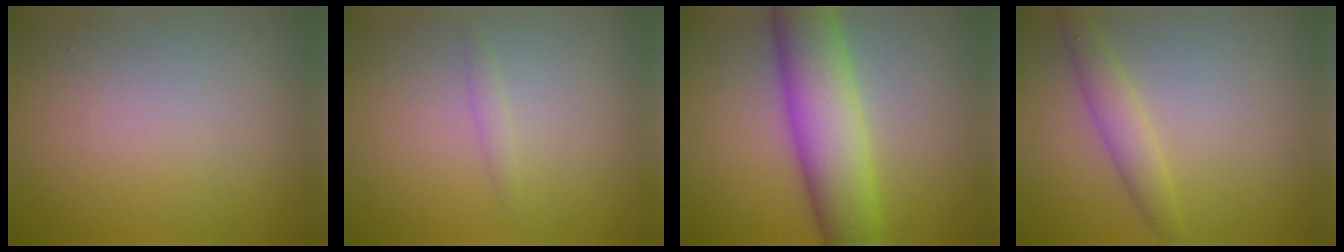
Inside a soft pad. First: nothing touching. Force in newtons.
{"total": 0.7, "press": 0.7, "slide": 0.0}
{"total": 8.3, "press": 8.3, "slide": 0.3}
{"total": 2.3, "press": 2.3, "slide": 0.0}